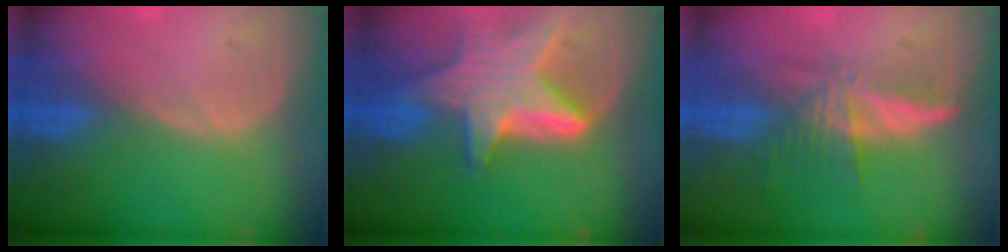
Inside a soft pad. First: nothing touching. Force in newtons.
{"total": 9.3, "press": 9.3, "slide": 0.7}
{"total": 5.9, "press": 5.3, "slide": 2.4}